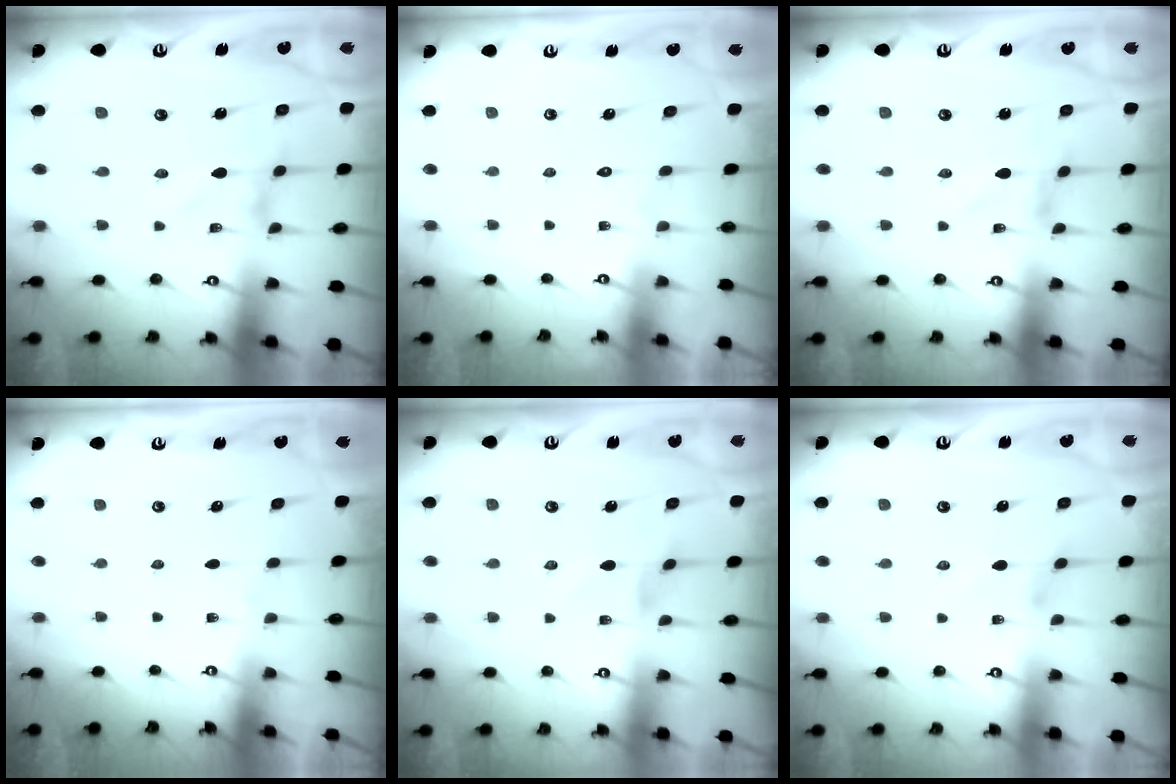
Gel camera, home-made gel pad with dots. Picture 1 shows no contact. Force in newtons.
{"total": 1.7, "press": 1.7, "slide": 0.1}
{"total": 0.0}
{"total": 0.0}
{"total": 1.2, "press": 1.2, "slide": 0.4}
{"total": 1.2, "press": 1.1, "slide": 0.4}